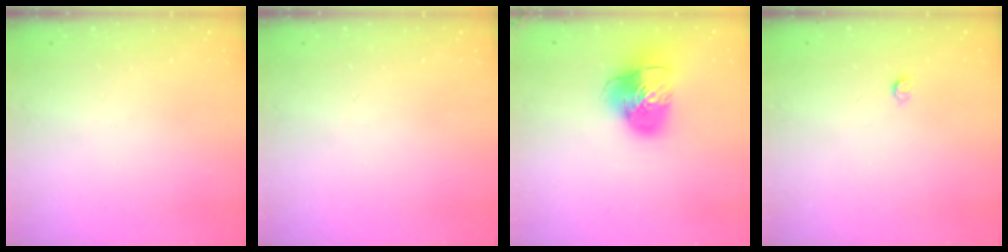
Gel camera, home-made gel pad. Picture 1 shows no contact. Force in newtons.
{"total": 0.0}
{"total": 12.1, "press": 11.9, "slide": 1.9}
{"total": 3.0, "press": 3.0, "slide": 0.5}